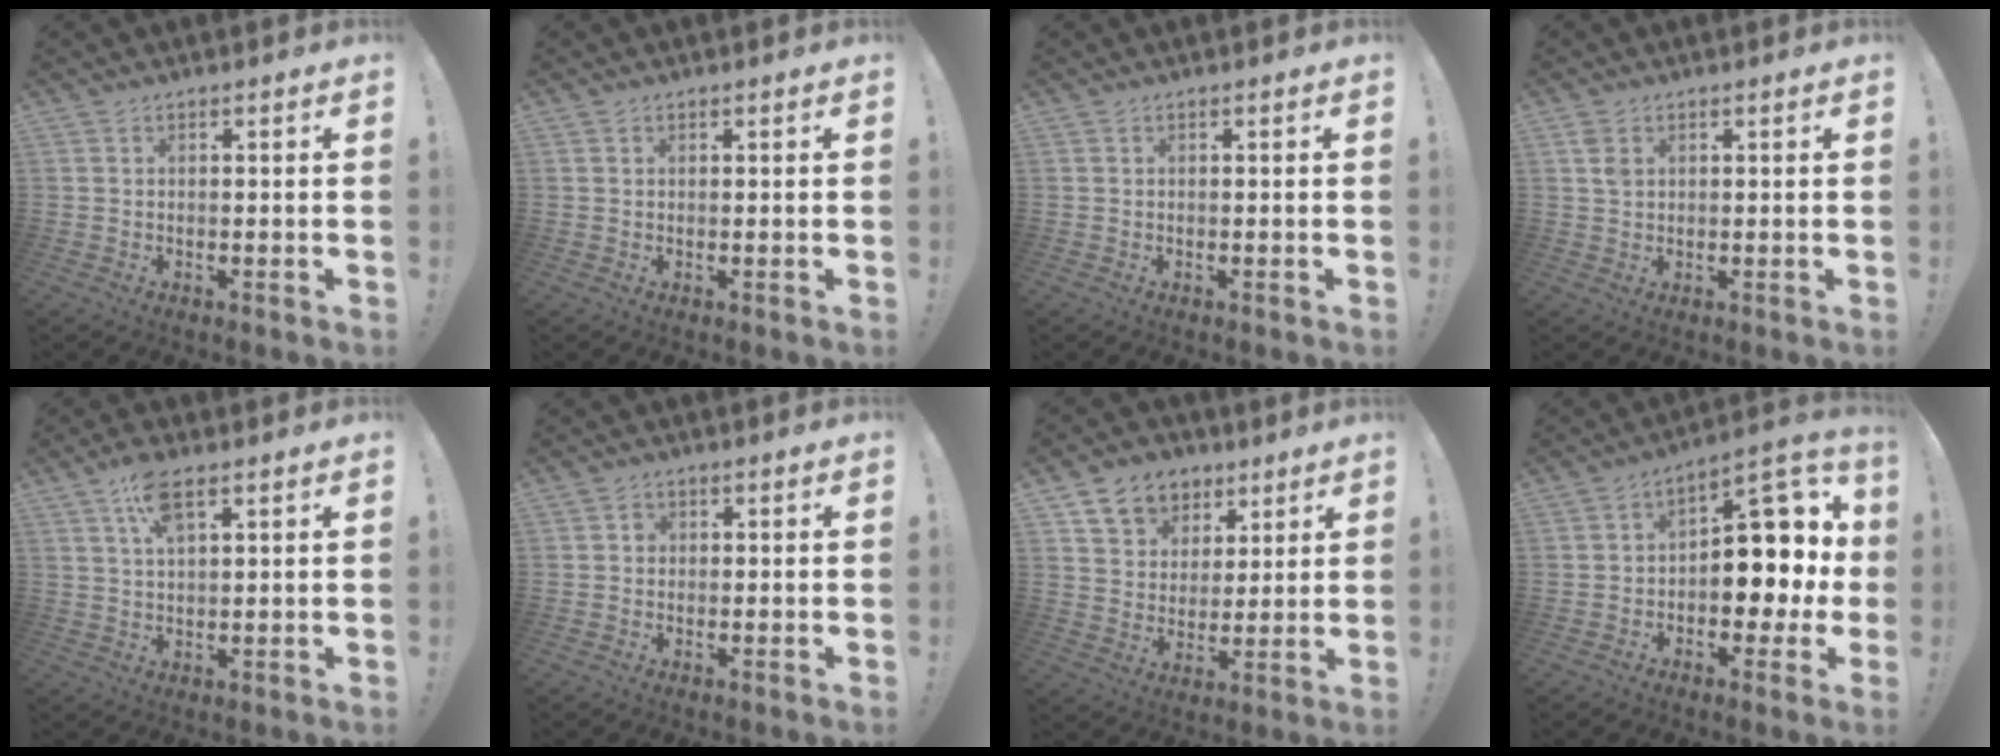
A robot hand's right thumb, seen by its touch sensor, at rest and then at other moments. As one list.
[{"total": 0.6, "force": [0.4, 0.3, 0.0], "torque": [0.004, -0.002, 0.008]}, {"total": 0.0}, {"total": 2.7, "force": [1.2, 1.7, 1.7], "torque": [-0.025, -0.001, 0.020]}, {"total": 7.4, "force": [3.8, 2.8, 5.6], "torque": [-0.100, -0.005, 0.068]}, {"total": 1.8, "force": [-0.2, 1.7, 0.6], "torque": [-0.009, 0.005, -0.005]}, {"total": 10.6, "force": [6.0, 8.3, 2.9], "torque": [-0.037, -0.038, 0.120]}, {"total": 12.0, "force": [0.1, 8.5, 8.5], "torque": [-0.091, -0.002, 0.005]}]